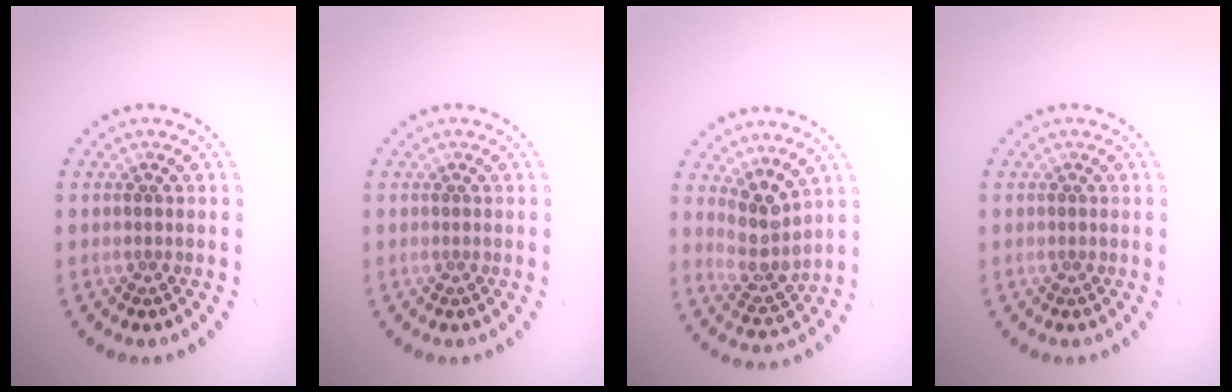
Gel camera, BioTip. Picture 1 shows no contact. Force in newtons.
{"total": 0.0}
{"total": 3.5, "press": 2.7, "slide": 2.2}
{"total": 0.0}